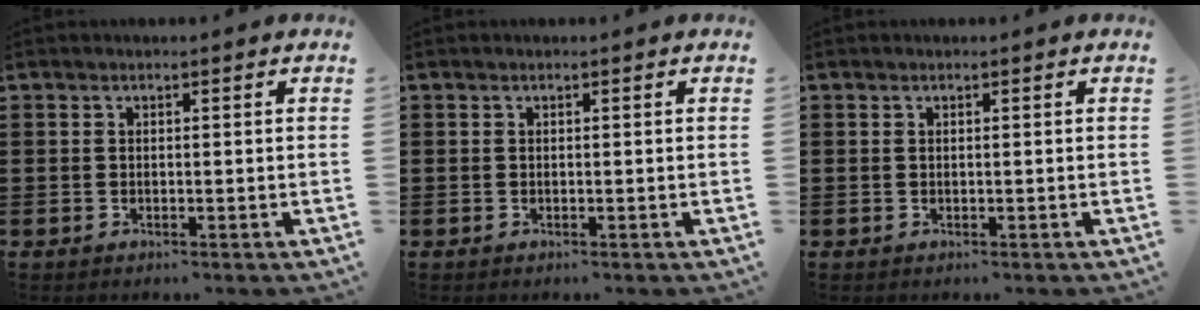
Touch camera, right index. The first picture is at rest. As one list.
[{"total": 0.0}, {"total": 0.0}]